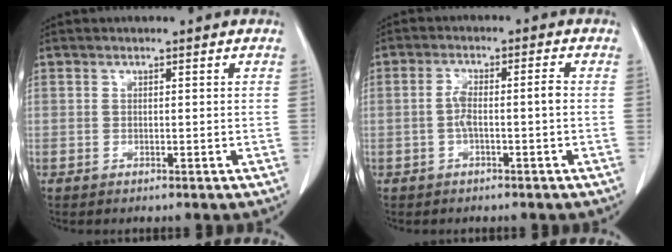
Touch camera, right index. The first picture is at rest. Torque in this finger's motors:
{"motor_torque": [0.55, -0.08, 0.27, 0.07]}